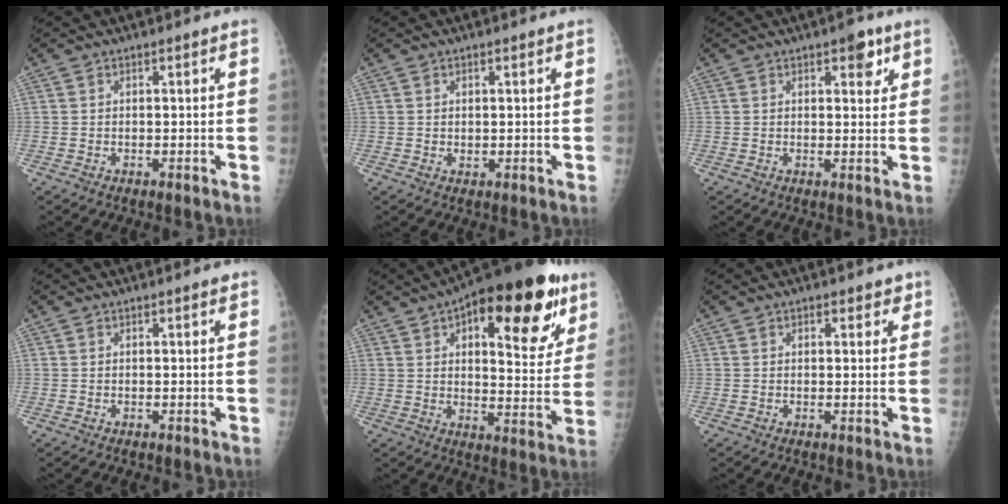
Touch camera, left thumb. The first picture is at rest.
{"total": 0.8, "force": [0.2, 0.6, 0.5], "torque": [-0.008, -0.003, 0.007]}
{"total": 4.1, "force": [2.3, 1.9, 2.8], "torque": [-0.018, -0.008, 0.026]}
{"total": 0.0}
{"total": 24.9, "force": [11.9, 10.5, 19.2], "torque": [-0.228, -0.013, 0.166]}
{"total": 2.1, "force": [1.3, 1.3, 1.1], "torque": [0.005, -0.004, 0.013]}